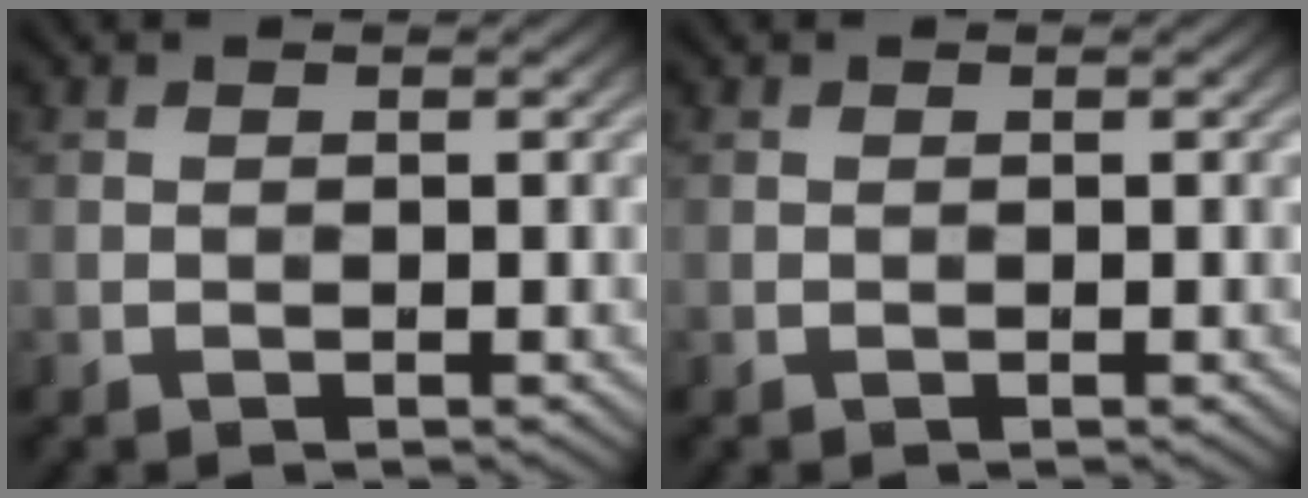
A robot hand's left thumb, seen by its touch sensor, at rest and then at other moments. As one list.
[{"total": 0.0}]